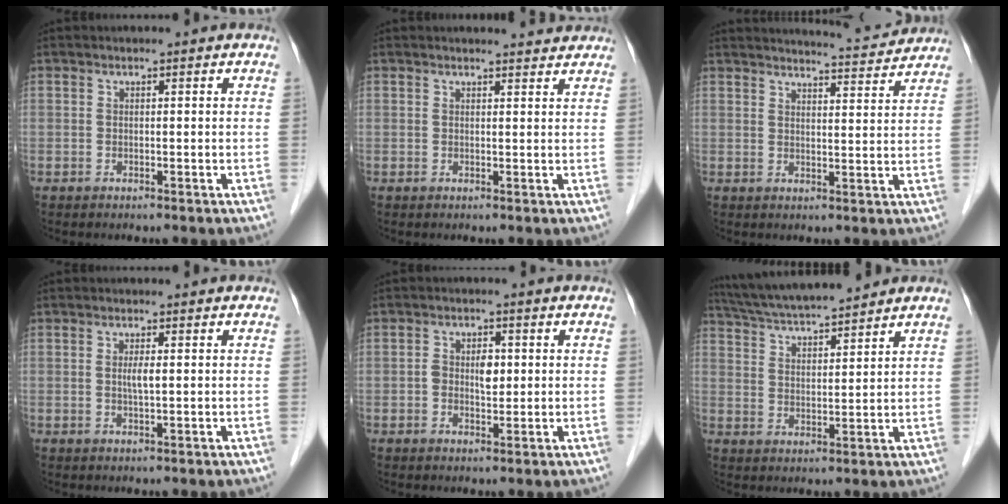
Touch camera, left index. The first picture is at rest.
{"total": 2.7, "force": [2.7, 0.2, 0.2], "torque": [-0.010, 0.000, 0.028]}
{"total": 8.7, "force": [8.6, 0.1, 1.4], "torque": [-0.030, 0.000, 0.106]}
{"total": 1.7, "force": [0.2, 0.1, 1.7], "torque": [-0.035, -0.001, 0.003]}
{"total": 3.2, "force": [0.2, 1.8, 2.7], "torque": [-0.045, 0.006, 0.005]}
{"total": 12.5, "force": [11.3, 0.4, 5.2], "torque": [-0.096, 0.023, 0.188]}